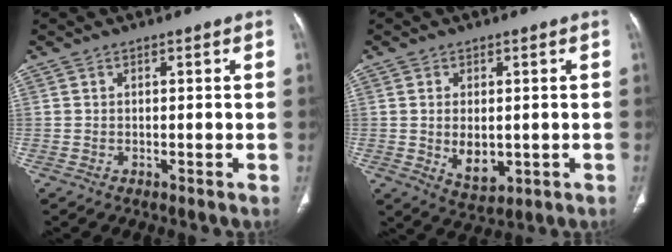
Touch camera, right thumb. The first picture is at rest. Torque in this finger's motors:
{"motor_torque": [-0.26, 0.51, -0.05, 0.26, 0.21]}